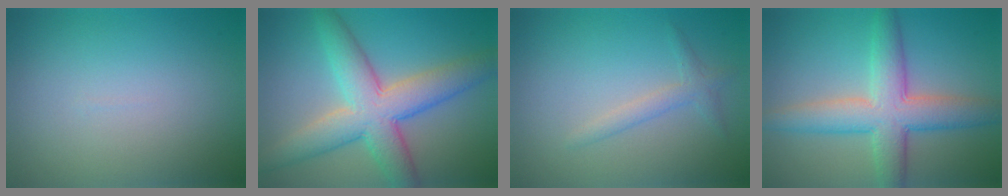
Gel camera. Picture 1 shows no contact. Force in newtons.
{"total": 8.0, "press": 8.0, "slide": 0.3}
{"total": 1.6, "press": 1.6, "slide": 0.1}
{"total": 6.8, "press": 6.8, "slide": 0.1}